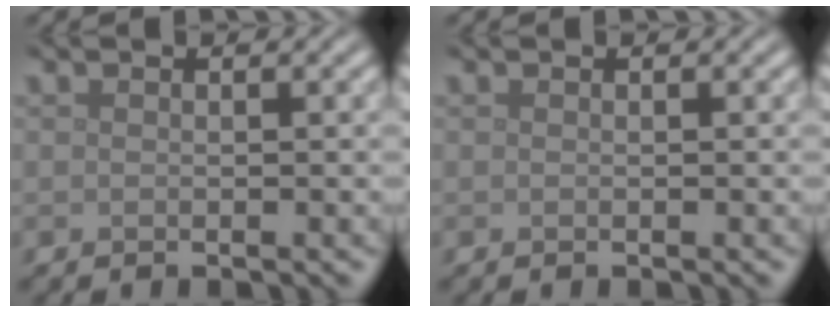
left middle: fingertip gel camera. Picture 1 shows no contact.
{"total": 0.0}